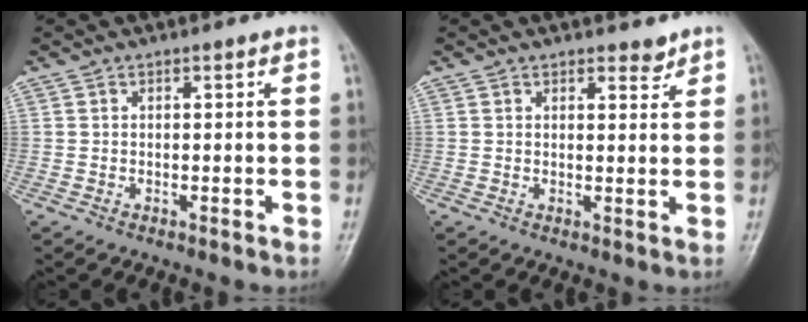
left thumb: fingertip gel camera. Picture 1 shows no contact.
{"total": 2.3, "force": [1.9, 1.0, 0.9], "torque": [0.002, -0.013, 0.025]}